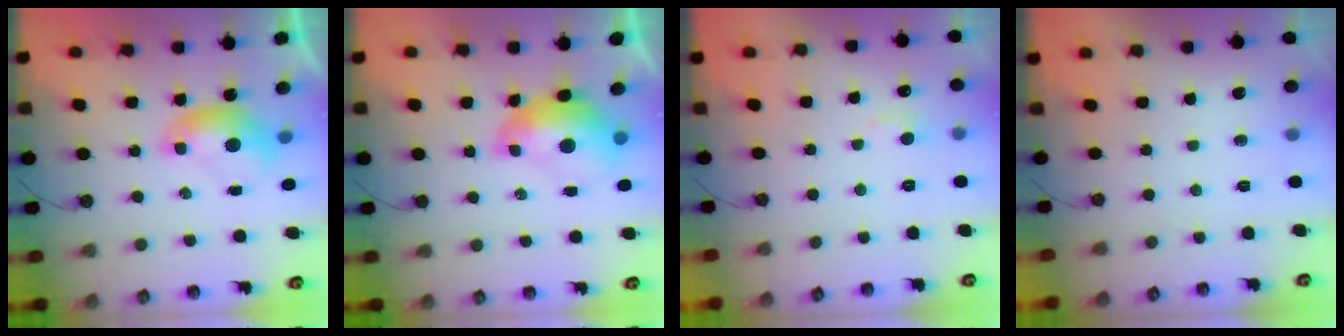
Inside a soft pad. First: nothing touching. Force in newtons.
{"total": 2.8, "press": 2.7, "slide": 0.7}
{"total": 1.7, "press": 1.6, "slide": 0.6}
{"total": 0.0}